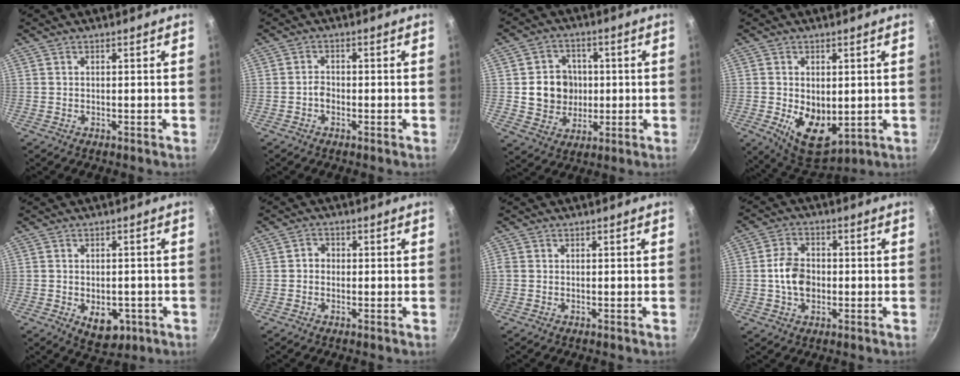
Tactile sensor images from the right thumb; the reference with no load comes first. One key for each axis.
{"total": 1.7, "fx": -0.8, "fy": 1.2, "fz": 0.9, "tx": -0.011, "ty": 0.014, "tz": -0.016}
{"total": 9.9, "fx": 0.3, "fy": 8.9, "fz": 4.2, "tx": -0.035, "ty": 0.006, "tz": 0.010}
{"total": 10.9, "fx": -0.9, "fy": 6.8, "fz": 8.4, "tx": -0.112, "ty": -0.021, "tz": 0.004}
{"total": 7.3, "fx": -2.4, "fy": 4.7, "fz": 5.0, "tx": -0.044, "ty": 0.003, "tz": -0.022}
{"total": 2.1, "fx": -0.3, "fy": 1.9, "fz": 0.9, "tx": -0.006, "ty": 0.008, "tz": -0.009}
{"total": 0.7, "fx": -0.1, "fy": 0.6, "fz": 0.3, "tx": -0.007, "ty": 0.001, "tz": -0.004}
{"total": 7.2, "fx": -0.7, "fy": 5.3, "fz": 4.9, "tx": -0.074, "ty": 0.016, "tz": -0.018}